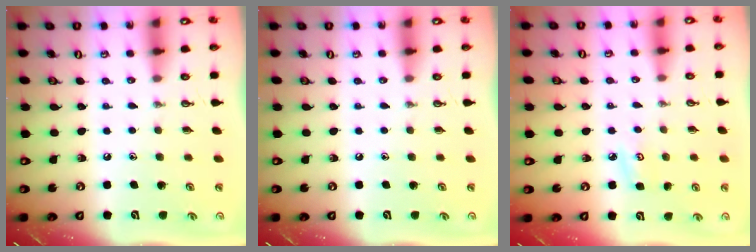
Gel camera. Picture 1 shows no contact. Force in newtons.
{"total": 0.0}
{"total": 3.8, "press": 3.8, "slide": 0.4}